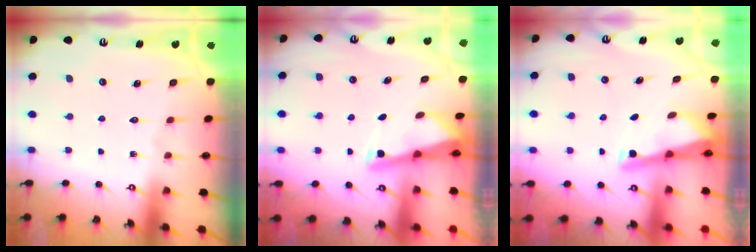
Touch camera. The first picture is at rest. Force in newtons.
{"total": 2.9, "press": 2.9, "slide": 0.1}
{"total": 2.9, "press": 2.9, "slide": 0.1}